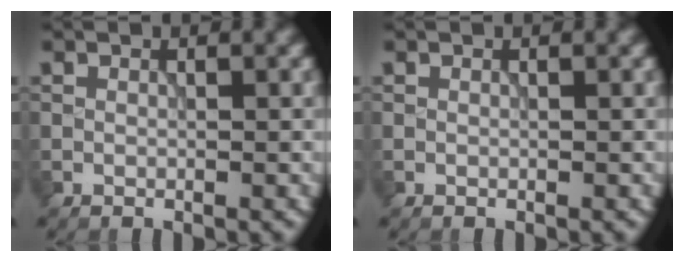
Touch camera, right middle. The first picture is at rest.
{"total": 0.0}